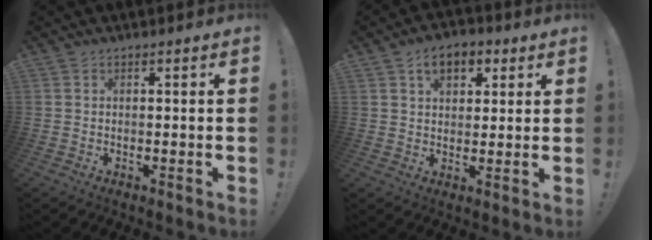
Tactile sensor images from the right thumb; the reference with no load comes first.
{"total": 7.9, "force": [3.5, 5.4, 4.6], "torque": [-0.058, -0.004, 0.062]}